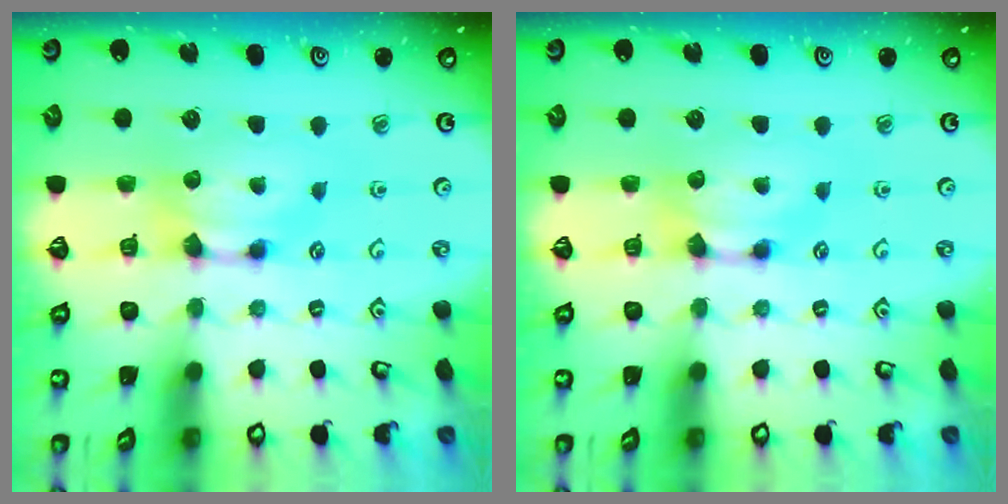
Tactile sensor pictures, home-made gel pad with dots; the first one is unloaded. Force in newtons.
{"total": 0.0}